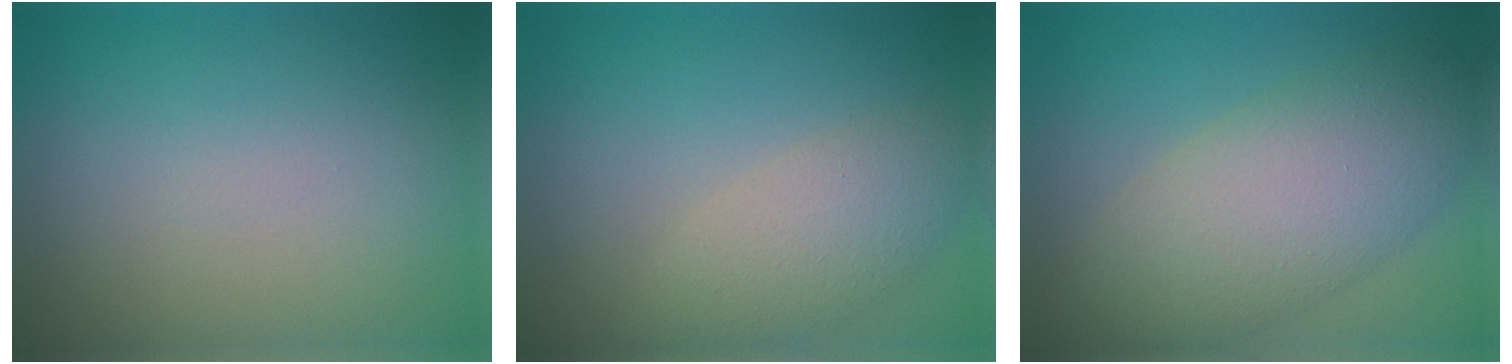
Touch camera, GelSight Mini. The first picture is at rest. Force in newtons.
{"total": 3.7, "press": 3.7, "slide": 0.2}
{"total": 7.9, "press": 7.9, "slide": 0.2}